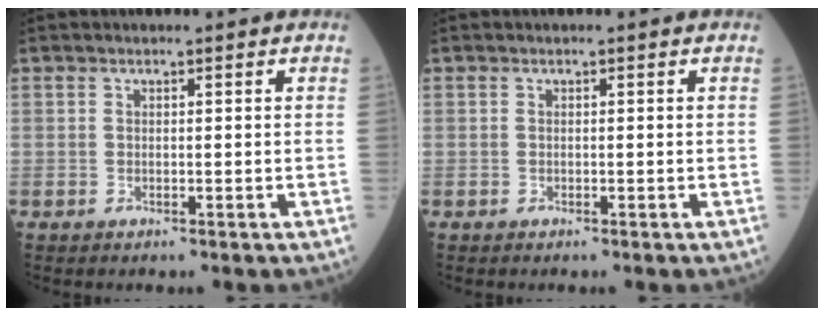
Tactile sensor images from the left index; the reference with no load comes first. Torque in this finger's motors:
{"motor_torque": [0.02, -0.02, 0.01, 0.00]}